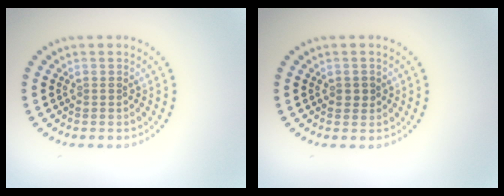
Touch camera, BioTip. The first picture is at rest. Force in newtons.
{"total": 1.2, "press": 1.2, "slide": 0.1}